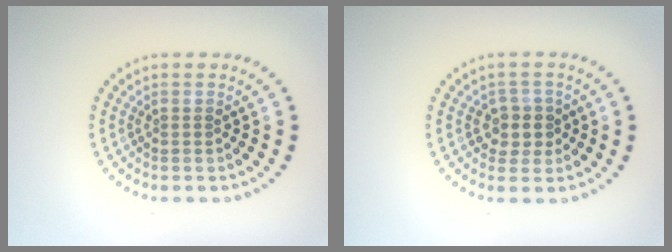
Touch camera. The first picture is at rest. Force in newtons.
{"total": 2.3, "press": 2.0, "slide": 1.0}